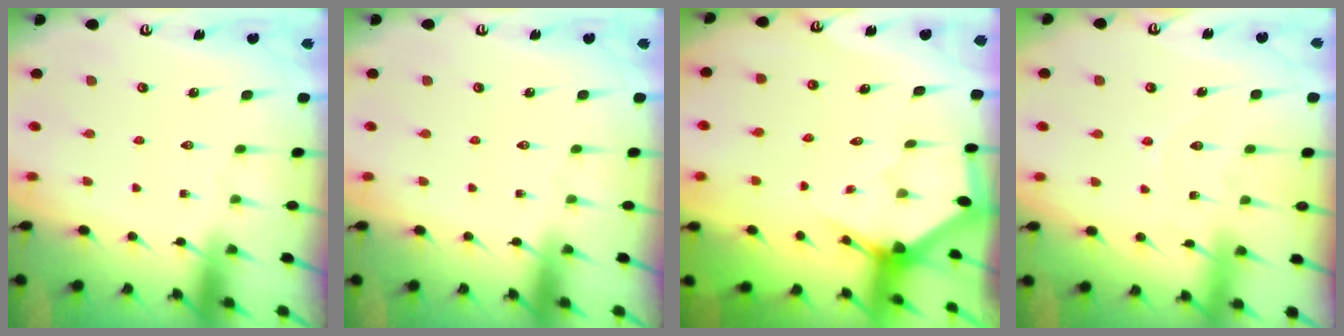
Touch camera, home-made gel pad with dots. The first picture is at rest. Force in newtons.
{"total": 0.0}
{"total": 2.9, "press": 2.9, "slide": 0.2}
{"total": 7.8, "press": 7.7, "slide": 0.7}